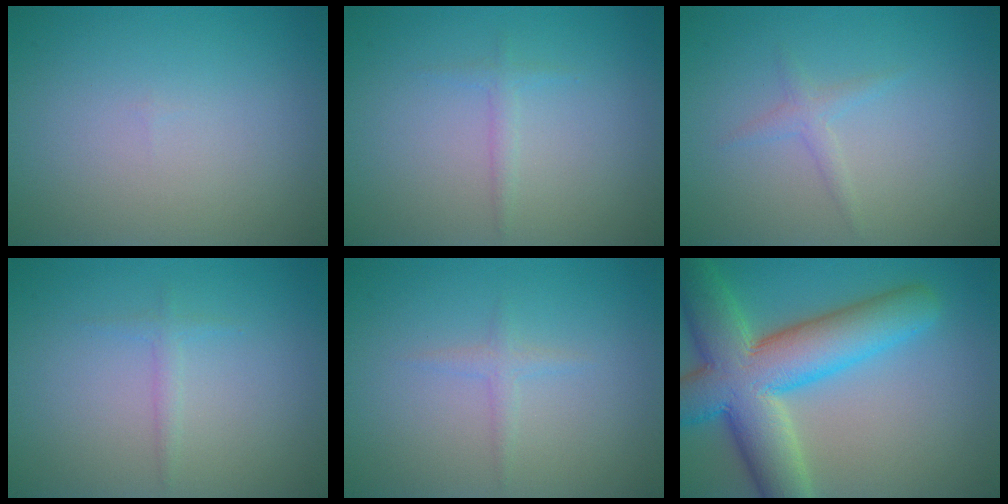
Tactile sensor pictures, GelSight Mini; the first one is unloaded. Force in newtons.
{"total": 0.9, "press": 0.9, "slide": 0.0}
{"total": 1.2, "press": 1.2, "slide": 0.1}
{"total": 0.9, "press": 0.9, "slide": 0.0}
{"total": 1.1, "press": 1.1, "slide": 0.0}
{"total": 11.4, "press": 11.4, "slide": 0.7}